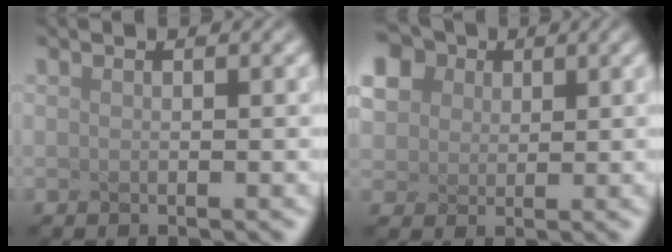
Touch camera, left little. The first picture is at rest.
{"total": 5.4, "force": [2.8, 4.2, 2.0], "torque": [-0.108, 0.021, 0.084]}